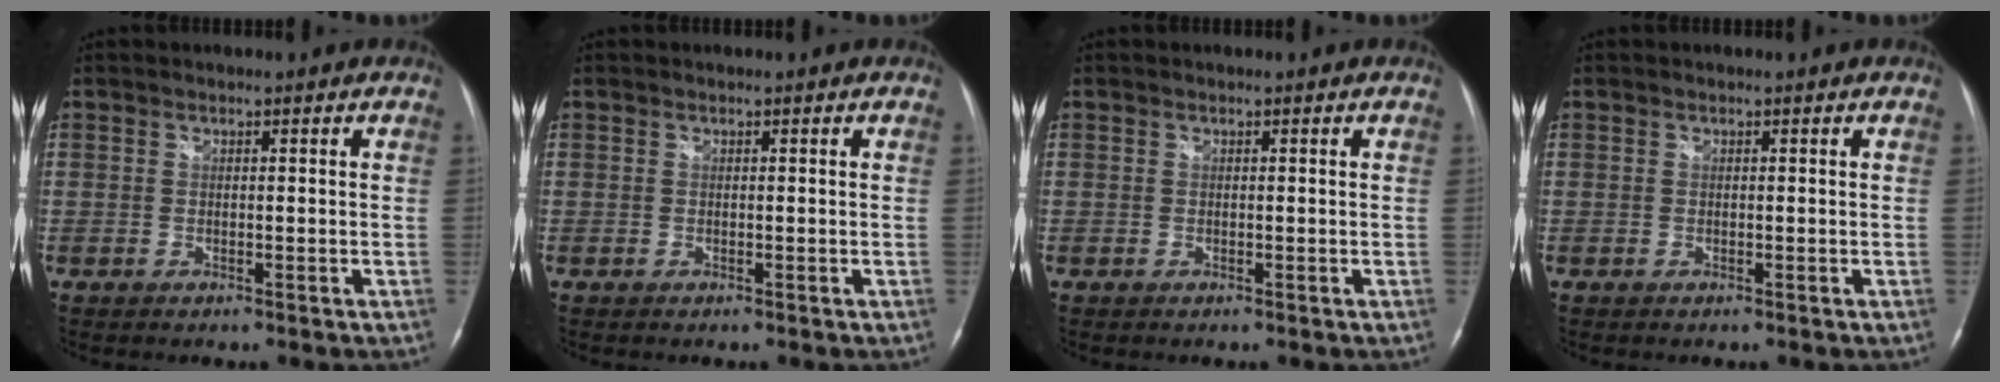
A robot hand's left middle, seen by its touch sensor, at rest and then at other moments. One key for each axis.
{"total": 0.0}
{"total": 0.0}
{"total": 0.0}